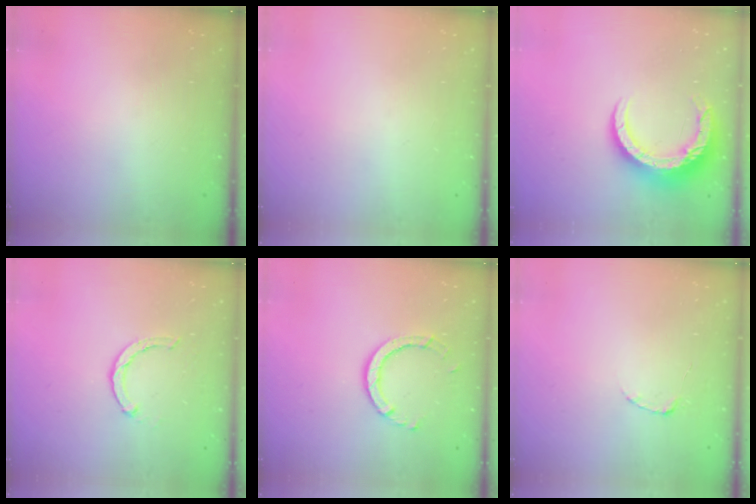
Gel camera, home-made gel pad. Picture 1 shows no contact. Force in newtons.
{"total": 0.0}
{"total": 12.0, "press": 11.9, "slide": 1.2}
{"total": 2.4, "press": 2.4, "slide": 0.4}
{"total": 6.3, "press": 6.3, "slide": 0.3}
{"total": 2.2, "press": 2.2, "slide": 0.3}